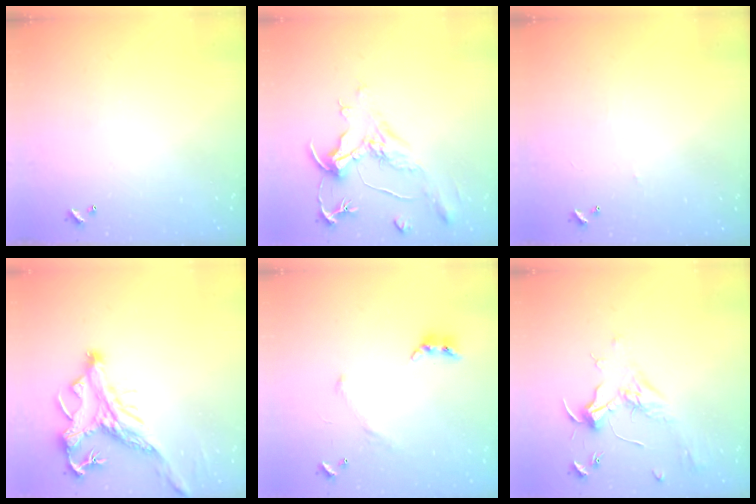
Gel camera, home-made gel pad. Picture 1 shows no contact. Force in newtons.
{"total": 2.2, "press": 1.7, "slide": 1.3}
{"total": 0.5, "press": 0.3, "slide": 0.4}
{"total": 2.9, "press": 2.5, "slide": 1.4}
{"total": 3.6, "press": 3.5, "slide": 0.9}
{"total": 1.9, "press": 1.7, "slide": 0.8}